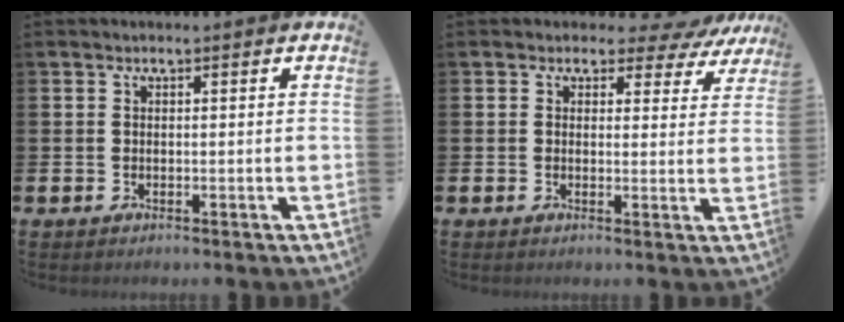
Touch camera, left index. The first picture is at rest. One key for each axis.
{"total": 2.8, "fx": 2.2, "fy": 1.7, "fz": 0.6, "tx": -0.015, "ty": -0.013, "tz": 0.031}